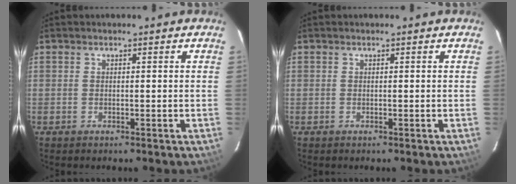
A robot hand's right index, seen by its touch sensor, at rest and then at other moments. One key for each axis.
{"total": 0.0}